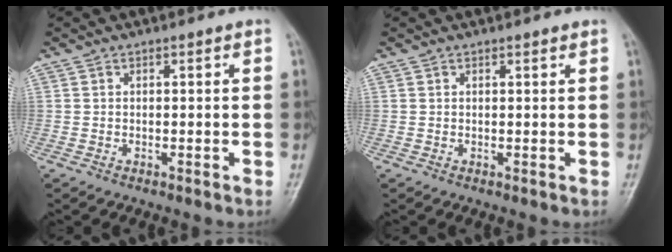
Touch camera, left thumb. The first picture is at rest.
{"total": 0.9, "force": [0.7, 0.1, 0.5], "torque": [-0.006, -0.002, 0.010]}